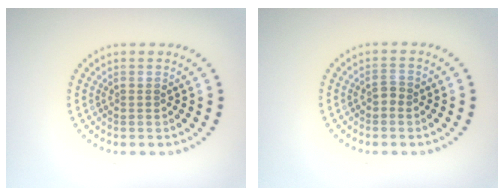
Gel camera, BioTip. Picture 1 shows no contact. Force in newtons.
{"total": 0.9, "press": 0.9, "slide": 0.3}